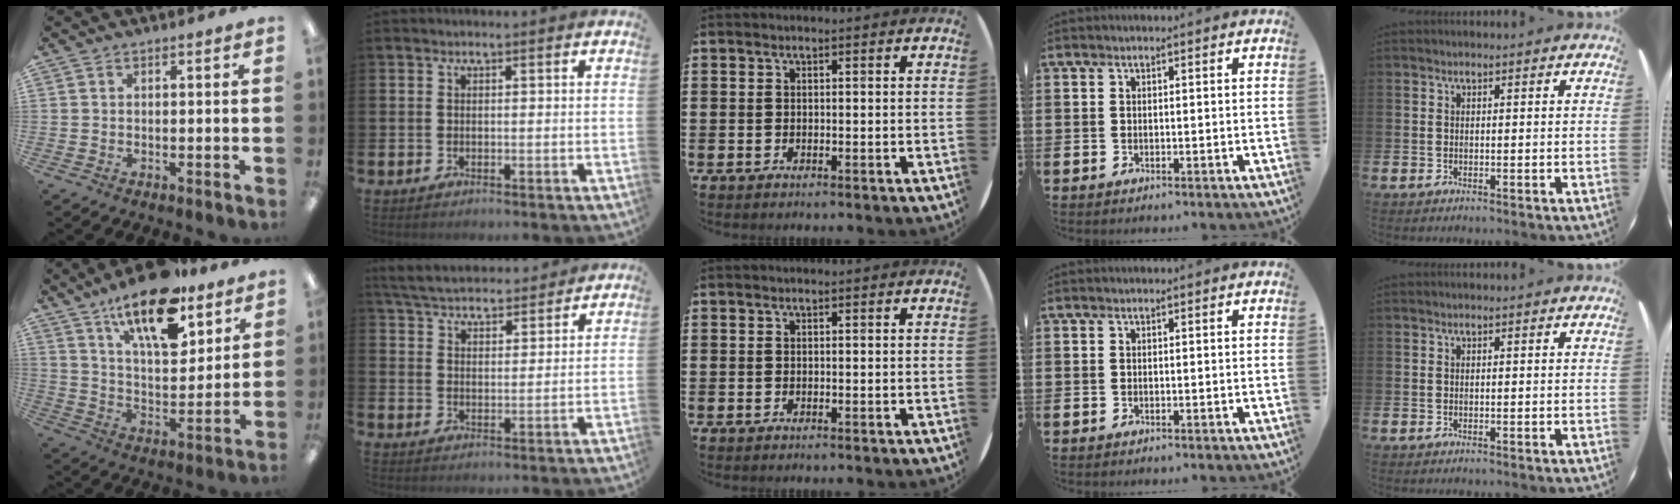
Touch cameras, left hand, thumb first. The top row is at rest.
{"thumb": {"total": 18.5, "force": [12.4, 7.4, 11.5], "torque": [-0.185, -0.063, 0.206]}, "index": {"total": 5.6, "force": [5.4, 1.1, 0.8], "torque": [-0.038, -0.029, 0.096]}}